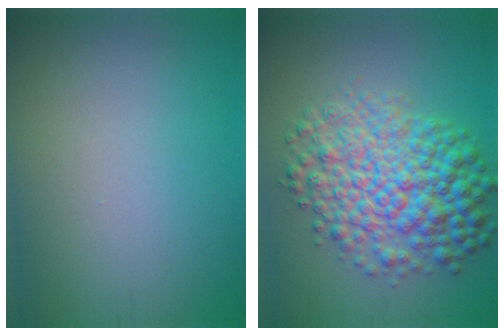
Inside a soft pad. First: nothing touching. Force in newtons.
{"total": 8.6, "press": 8.6, "slide": 0.1}